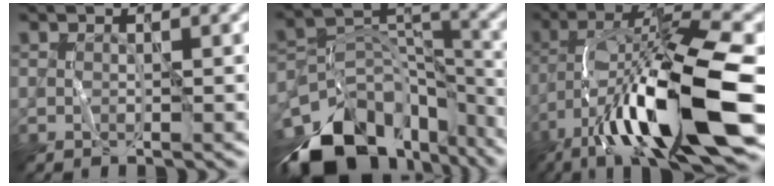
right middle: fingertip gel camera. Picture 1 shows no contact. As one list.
[{"total": 15.7, "force": [-11.5, 8.6, 6.4], "torque": [-0.140, 0.000, -0.172]}, {"total": 16.2, "force": [-7.4, 3.9, 13.8], "torque": [-0.254, 0.014, -0.113]}]